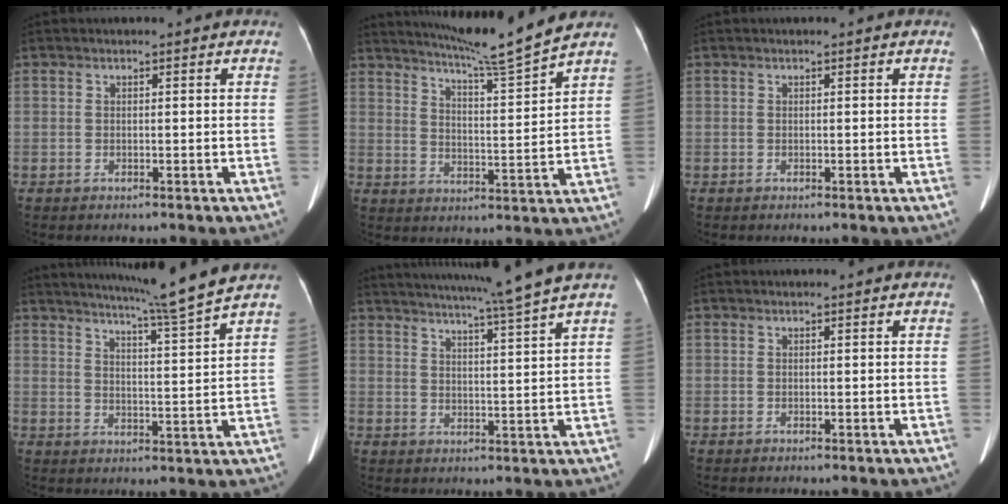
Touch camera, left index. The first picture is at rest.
{"total": 10.7, "force": [9.7, -2.5, 3.8], "torque": [-0.070, -0.030, 0.156]}
{"total": 0.0}
{"total": 9.9, "force": [8.7, -2.6, 4.0], "torque": [-0.069, -0.029, 0.129]}
{"total": 11.9, "force": [10.2, -2.7, 5.5], "torque": [-0.091, -0.025, 0.141]}
{"total": 0.0}